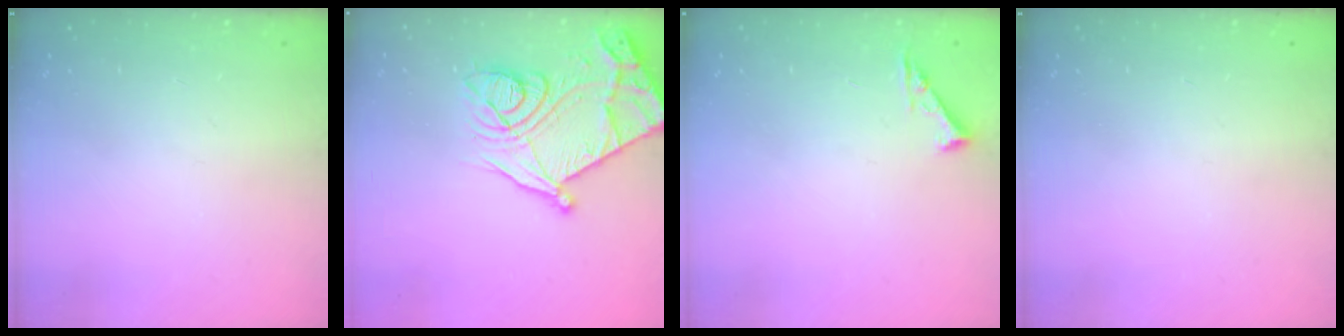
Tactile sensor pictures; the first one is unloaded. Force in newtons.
{"total": 22.3, "press": 22.3, "slide": 0.4}
{"total": 5.3, "press": 5.2, "slide": 0.7}
{"total": 0.0}